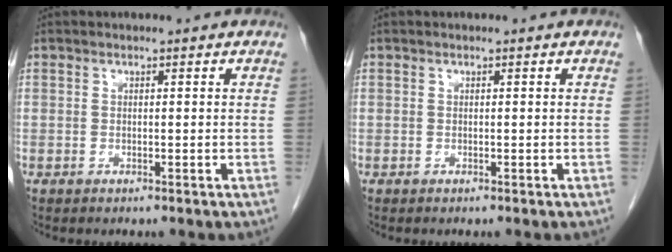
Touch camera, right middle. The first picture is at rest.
{"total": 0.0}